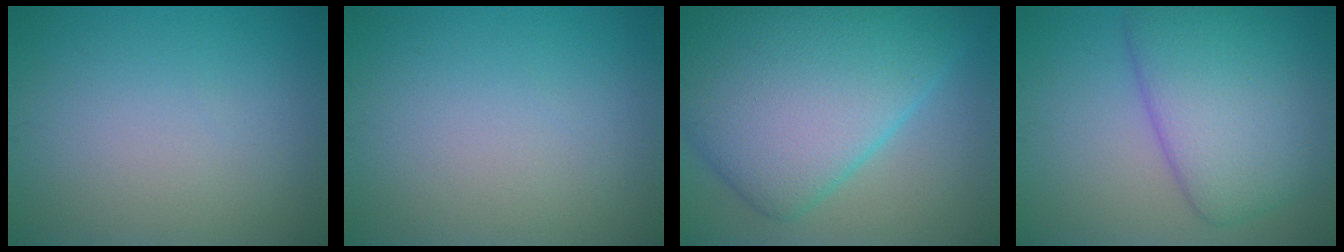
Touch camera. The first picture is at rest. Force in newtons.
{"total": 0.0}
{"total": 13.3, "press": 13.3, "slide": 0.3}
{"total": 8.7, "press": 8.7, "slide": 0.4}